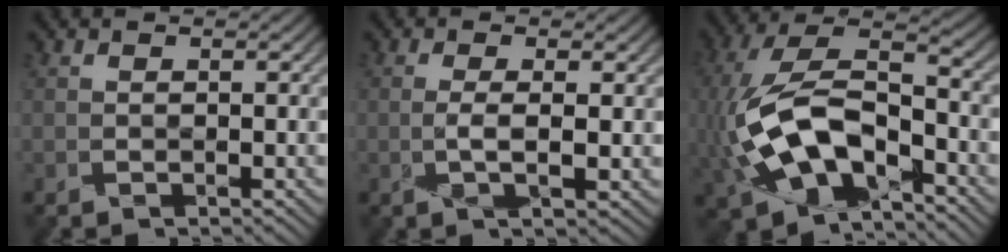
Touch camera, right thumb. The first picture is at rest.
{"total": 2.3, "force": [-0.3, 0.5, 2.3], "torque": [-0.050, -0.001, -0.004]}
{"total": 14.6, "force": [-4.6, 7.7, 11.5], "torque": [-0.274, -0.013, -0.086]}